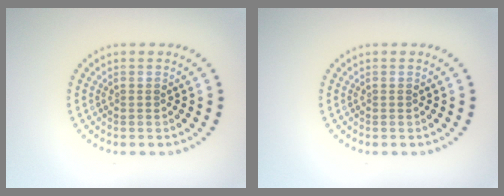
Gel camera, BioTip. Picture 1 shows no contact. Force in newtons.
{"total": 0.0}